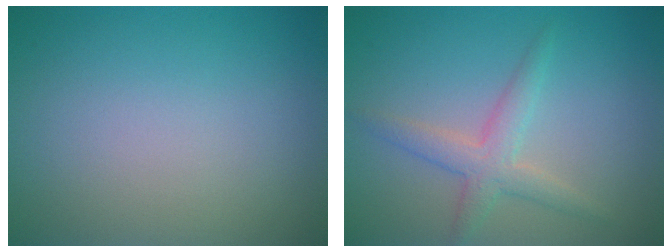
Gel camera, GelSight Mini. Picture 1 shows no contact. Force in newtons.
{"total": 2.8, "press": 2.8, "slide": 0.1}